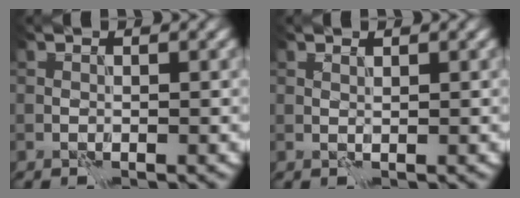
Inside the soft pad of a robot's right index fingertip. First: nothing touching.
{"total": 0.7, "force": [0.6, 0.1, 0.0], "torque": [-0.002, -0.002, 0.014]}